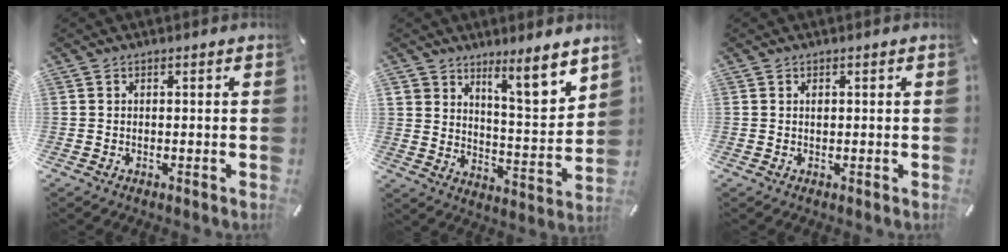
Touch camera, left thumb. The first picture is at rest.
{"total": 9.8, "force": [8.4, 2.5, 4.4], "torque": [-0.060, -0.072, 0.147]}
{"total": 0.6, "force": [0.1, 0.4, 0.5], "torque": [-0.012, -0.001, 0.003]}